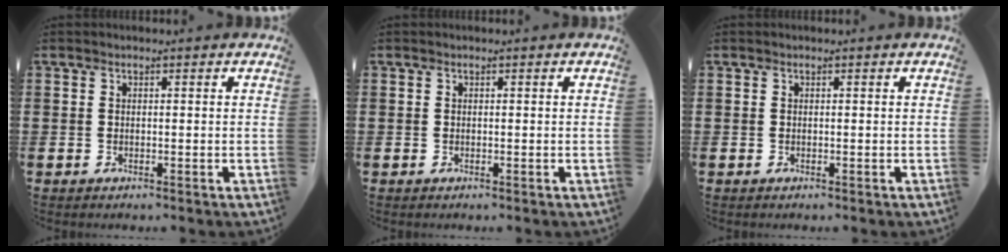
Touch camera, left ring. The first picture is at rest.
{"total": 0.0}
{"total": 0.0}